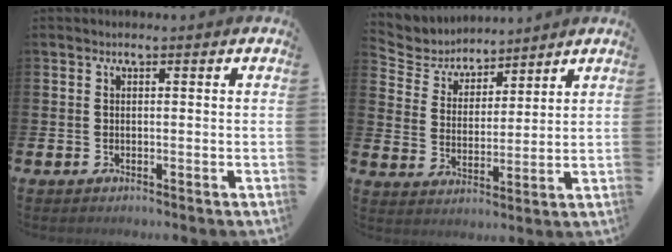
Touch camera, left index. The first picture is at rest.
{"total": 4.8, "force": [4.5, 1.8, -0.1], "torque": [-0.025, -0.035, 0.075]}